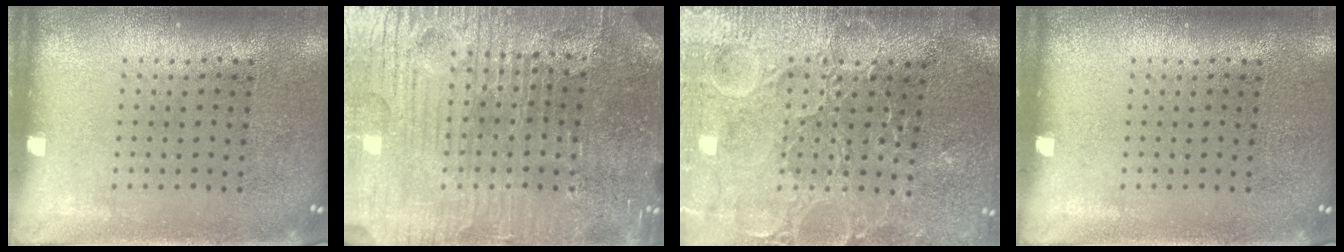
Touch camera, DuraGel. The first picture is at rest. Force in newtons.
{"total": 5.3, "press": 5.0, "slide": 1.5}
{"total": 3.7, "press": 3.6, "slide": 0.7}
{"total": 0.0}